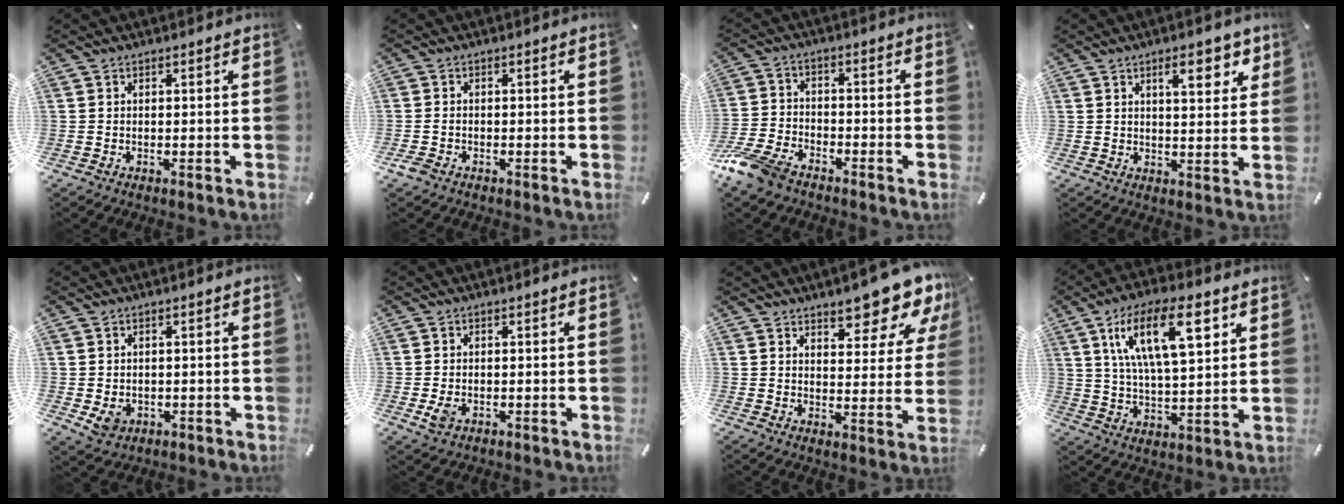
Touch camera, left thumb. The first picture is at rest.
{"total": 1.8, "force": [-1.2, 1.1, 0.9], "torque": [-0.024, 0.001, -0.024]}
{"total": 9.4, "force": [-7.3, 4.3, 4.1], "torque": [-0.091, 0.034, -0.142]}
{"total": 7.9, "force": [4.1, 2.8, 6.1], "torque": [-0.080, -0.012, 0.062]}
{"total": 3.6, "force": [-0.8, 3.2, 1.5], "torque": [-0.029, -0.002, -0.014]}
{"total": 2.8, "force": [-0.8, 2.0, 1.8], "torque": [-0.051, -0.005, -0.017]}
{"total": 11.8, "force": [9.9, 3.9, 5.1], "torque": [-0.051, -0.077, 0.172]}
{"total": 18.1, "force": [8.4, 7.4, 14.3], "torque": [-0.260, -0.011, 0.133]}